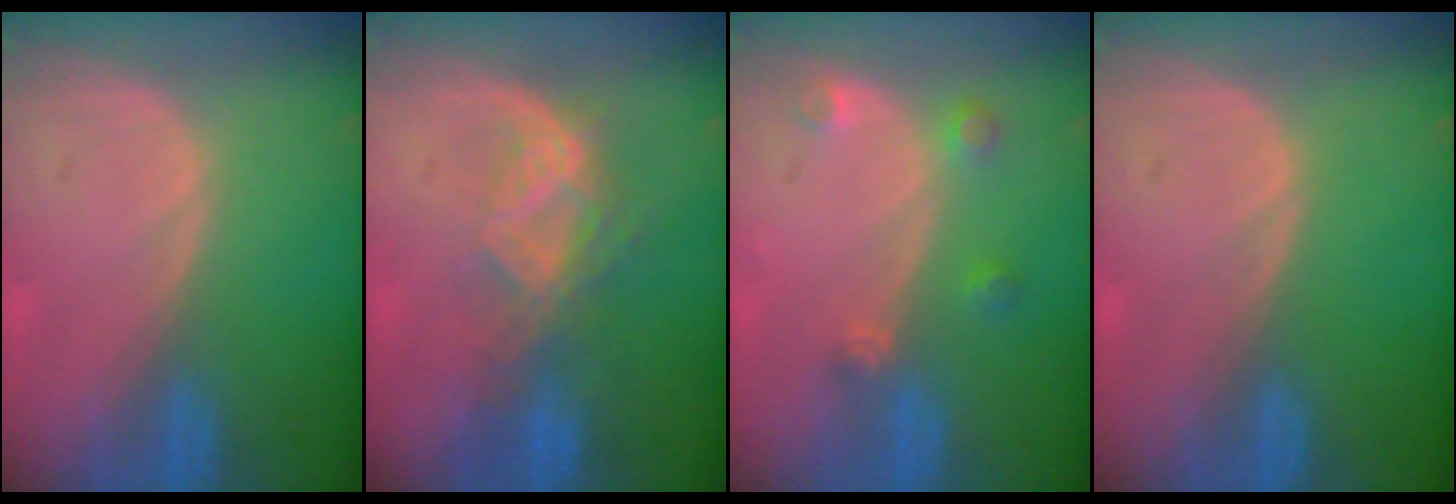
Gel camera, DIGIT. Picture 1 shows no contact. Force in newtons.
{"total": 6.8, "press": 6.3, "slide": 2.6}
{"total": 2.7, "press": 2.7, "slide": 0.3}
{"total": 0.0}